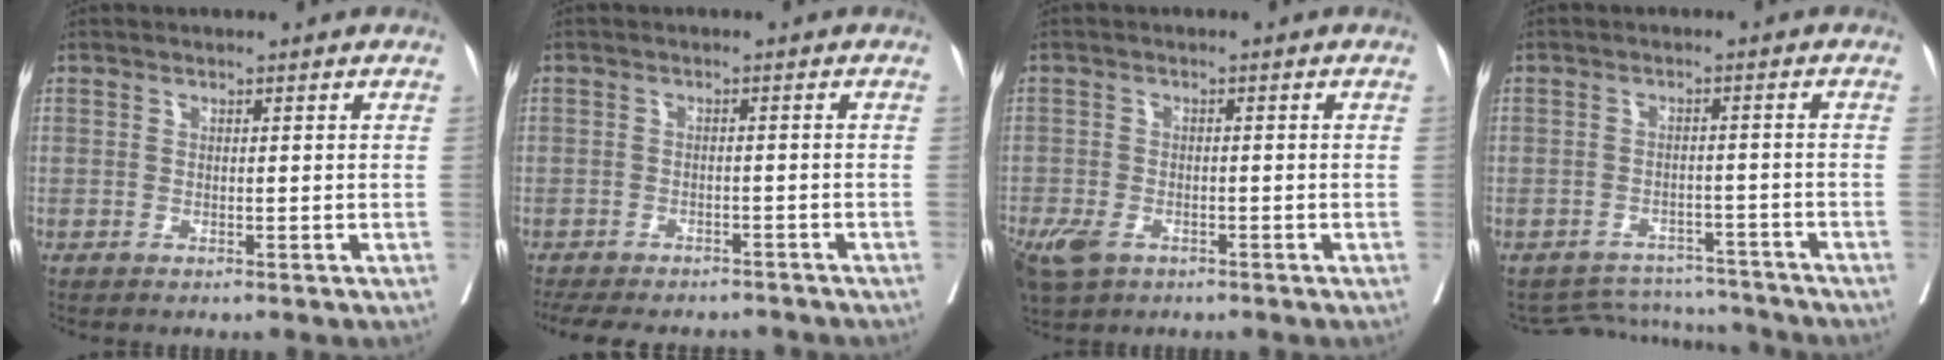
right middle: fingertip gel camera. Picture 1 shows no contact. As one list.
[{"total": 11.8, "force": [-10.3, 4.4, 3.8], "torque": [-0.071, 0.000, -0.132]}, {"total": 8.9, "force": [-5.2, 5.3, 4.9], "torque": [-0.124, -0.014, -0.083]}, {"total": 7.7, "force": [-7.5, 1.5, -1.2], "torque": [0.019, 0.022, -0.102]}]